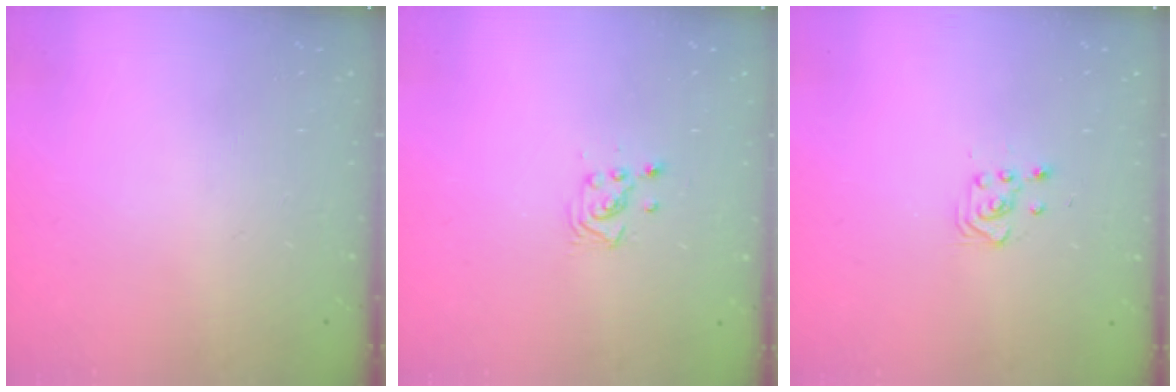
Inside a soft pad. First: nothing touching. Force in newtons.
{"total": 3.0, "press": 2.9, "slide": 0.5}
{"total": 3.6, "press": 3.4, "slide": 1.1}